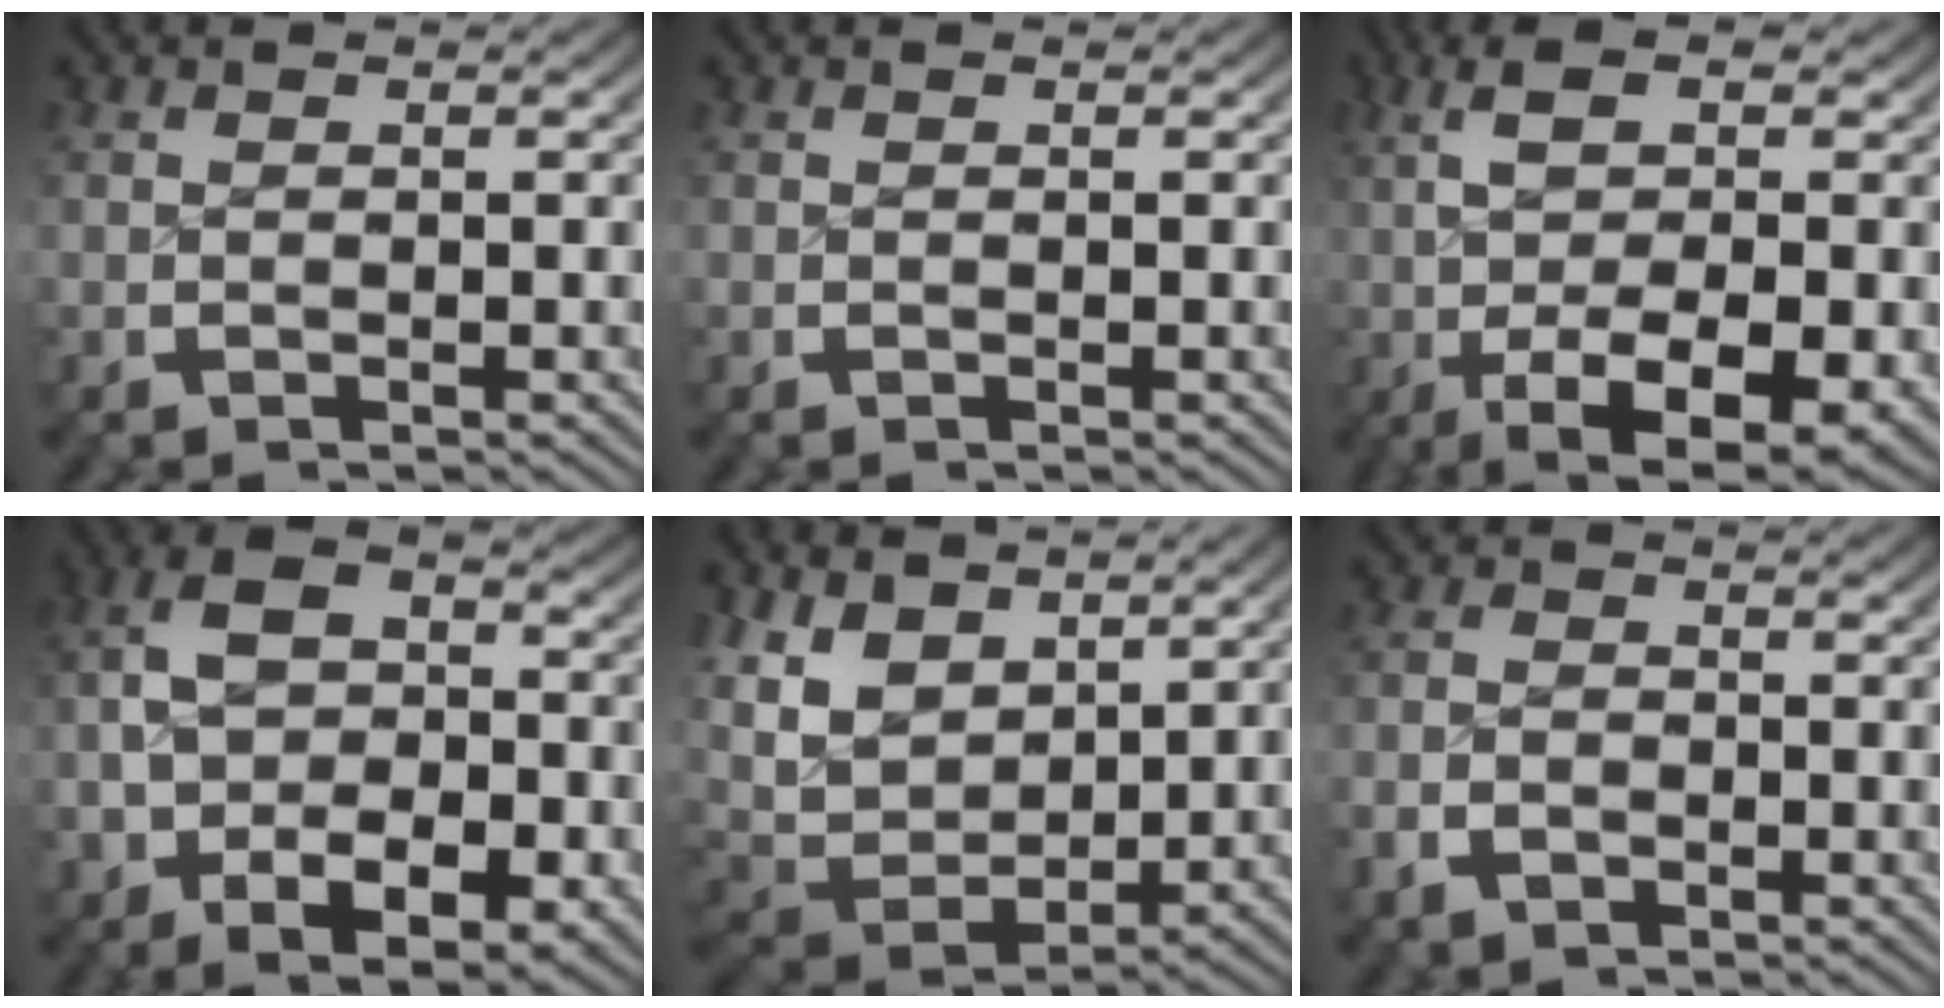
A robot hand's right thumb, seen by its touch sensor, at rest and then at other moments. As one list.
[{"total": 0.0}, {"total": 10.9, "force": [-1.4, 5.5, 9.3], "torque": [-0.181, -0.037, 0.000]}, {"total": 10.3, "force": [-0.6, 7.2, 7.3], "torque": [-0.149, -0.030, -0.001]}, {"total": 10.5, "force": [1.2, 7.7, 7.0], "torque": [-0.186, -0.043, 0.037]}, {"total": 2.6, "force": [-1.2, 1.9, 1.2], "torque": [-0.024, -0.003, -0.022]}]